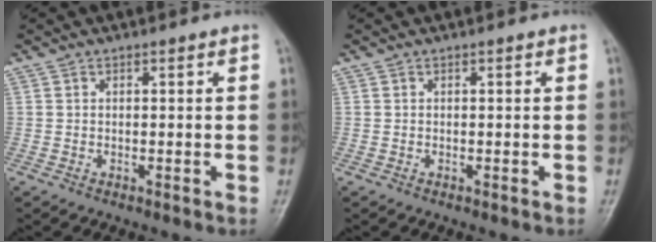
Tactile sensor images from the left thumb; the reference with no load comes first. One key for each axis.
{"total": 0.0}